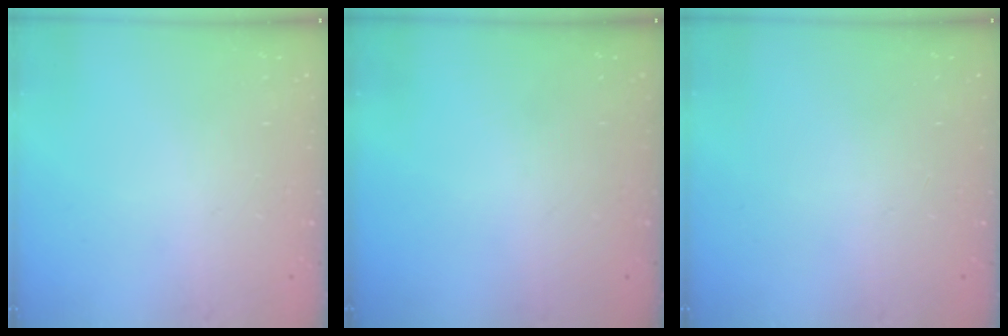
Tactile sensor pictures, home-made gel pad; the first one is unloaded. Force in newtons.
{"total": 0.0}
{"total": 0.0}